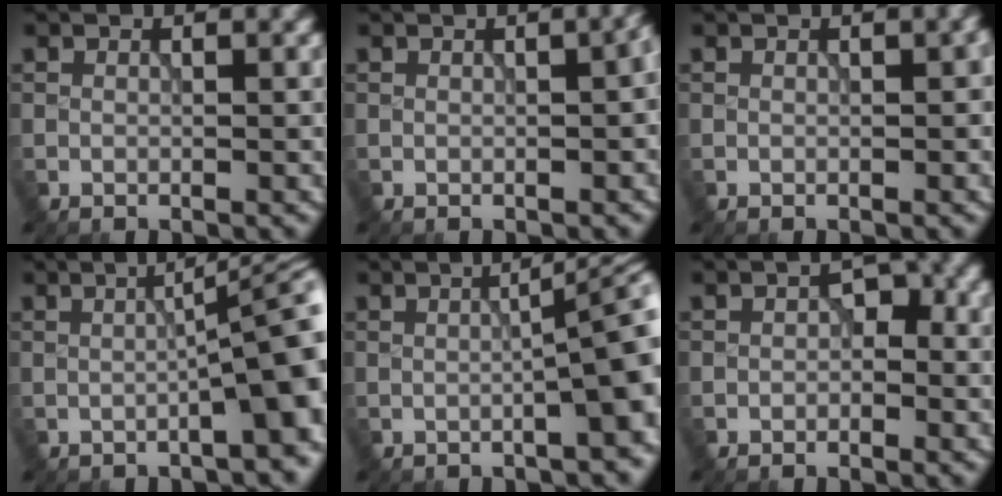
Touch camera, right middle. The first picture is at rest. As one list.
[{"total": 2.9, "force": [-0.1, 1.2, 2.7], "torque": [-0.021, -0.003, 0.010]}, {"total": 1.1, "force": [0.0, 0.5, 1.0], "torque": [-0.011, 0.000, 0.003]}, {"total": 9.5, "force": [-0.9, 2.7, 9.1], "torque": [-0.082, 0.010, -0.014]}, {"total": 7.3, "force": [-0.5, 2.0, 7.0], "torque": [-0.062, 0.007, -0.002]}, {"total": 1.9, "force": [-0.1, 1.3, 1.3], "torque": [-0.017, 0.000, -0.007]}]